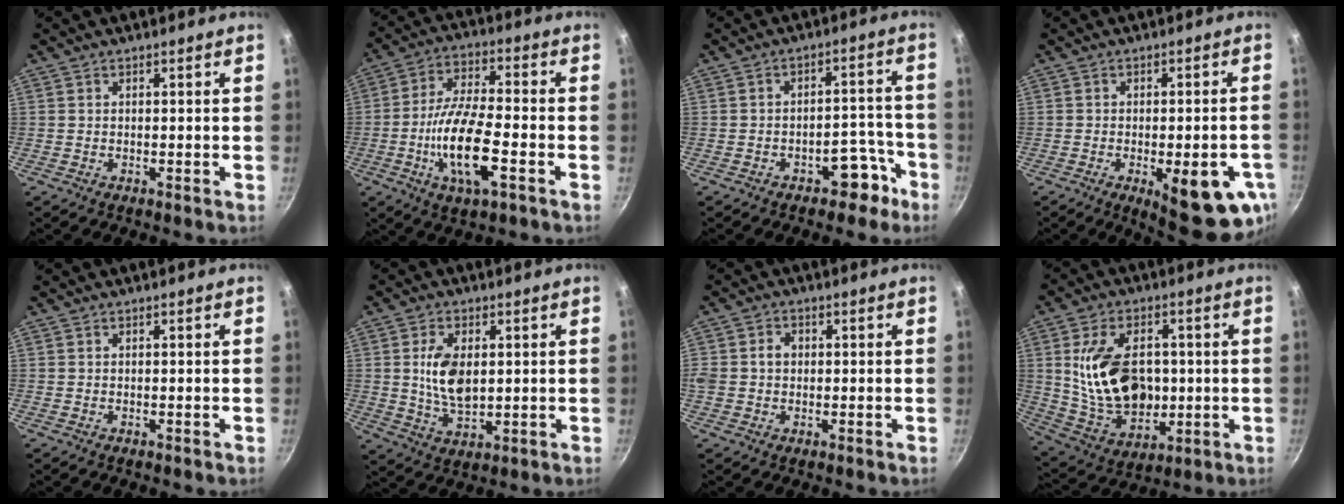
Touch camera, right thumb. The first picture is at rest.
{"total": 14.4, "force": [-4.2, 5.0, 12.8], "torque": [-0.247, 0.020, -0.078]}
{"total": 7.3, "force": [-4.4, 4.0, 4.2], "torque": [-0.032, 0.056, -0.060]}
{"total": 16.3, "force": [-5.8, 5.8, 14.0], "torque": [-0.137, 0.006, -0.058]}
{"total": 0.0}
{"total": 8.9, "force": [1.2, 5.0, 7.2], "torque": [-0.128, -0.011, 0.030]}
{"total": 4.1, "force": [0.3, 3.4, 2.3], "torque": [-0.040, 0.013, 0.008]}
{"total": 17.4, "force": [1.5, 11.4, 13.0], "torque": [-0.203, -0.008, 0.044]}